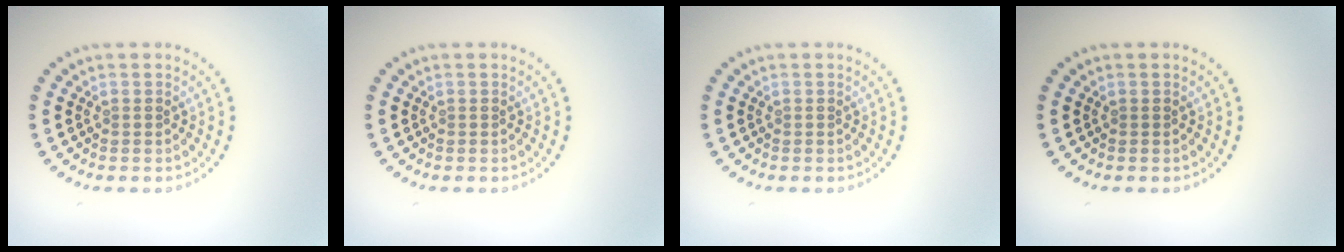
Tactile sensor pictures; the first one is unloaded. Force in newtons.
{"total": 0.0}
{"total": 0.0}
{"total": 0.0}